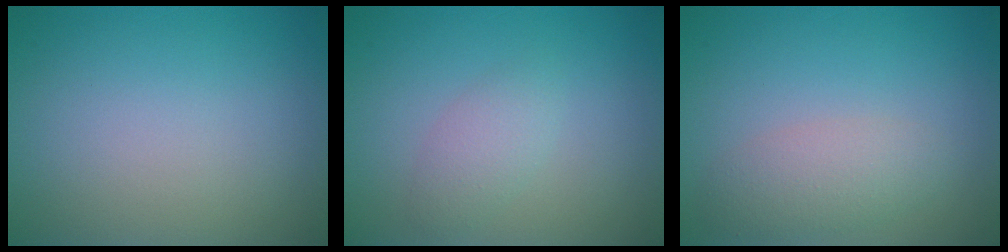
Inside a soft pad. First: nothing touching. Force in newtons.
{"total": 1.8, "press": 1.8, "slide": 0.1}
{"total": 2.7, "press": 2.7, "slide": 0.1}